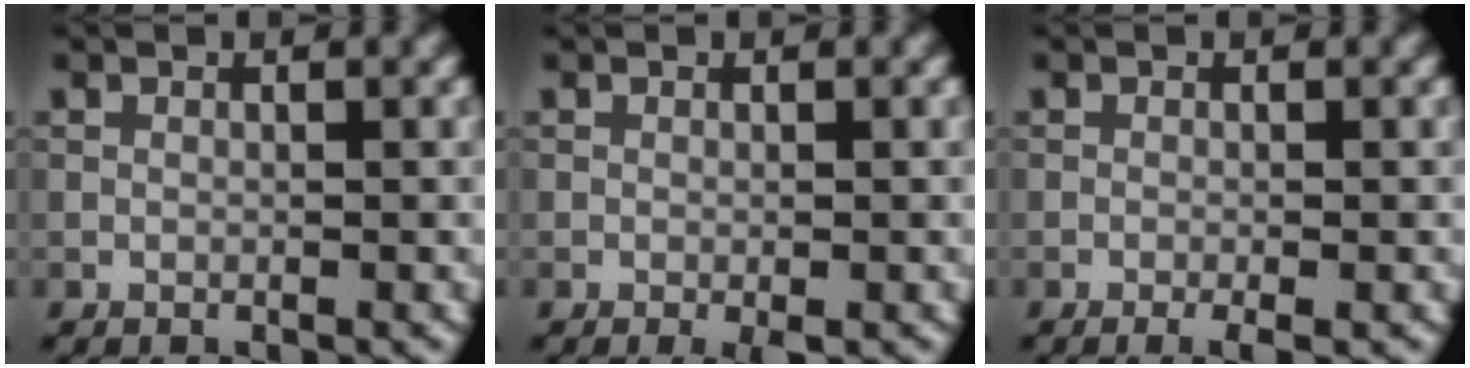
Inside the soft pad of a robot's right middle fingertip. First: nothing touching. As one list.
[{"total": 1.1, "force": [-0.4, 0.2, 0.9], "torque": [-0.016, -0.005, -0.006]}, {"total": 1.6, "force": [-0.8, 0.2, 1.4], "torque": [-0.020, -0.005, -0.014]}]